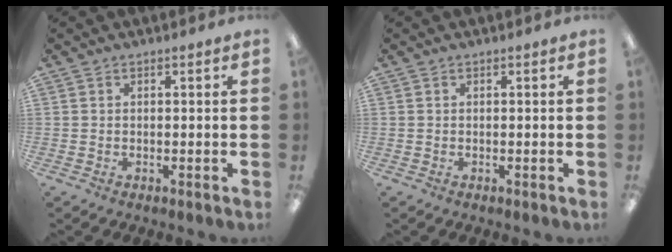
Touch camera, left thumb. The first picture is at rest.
{"total": 0.0}